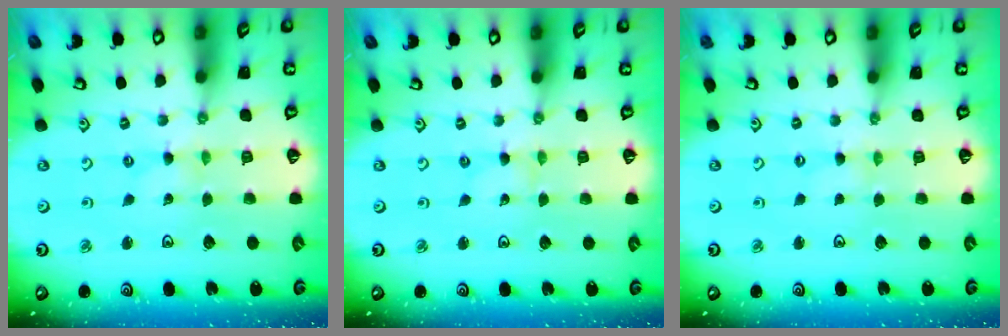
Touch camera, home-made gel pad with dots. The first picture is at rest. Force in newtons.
{"total": 0.0}
{"total": 1.2, "press": 1.2, "slide": 0.3}